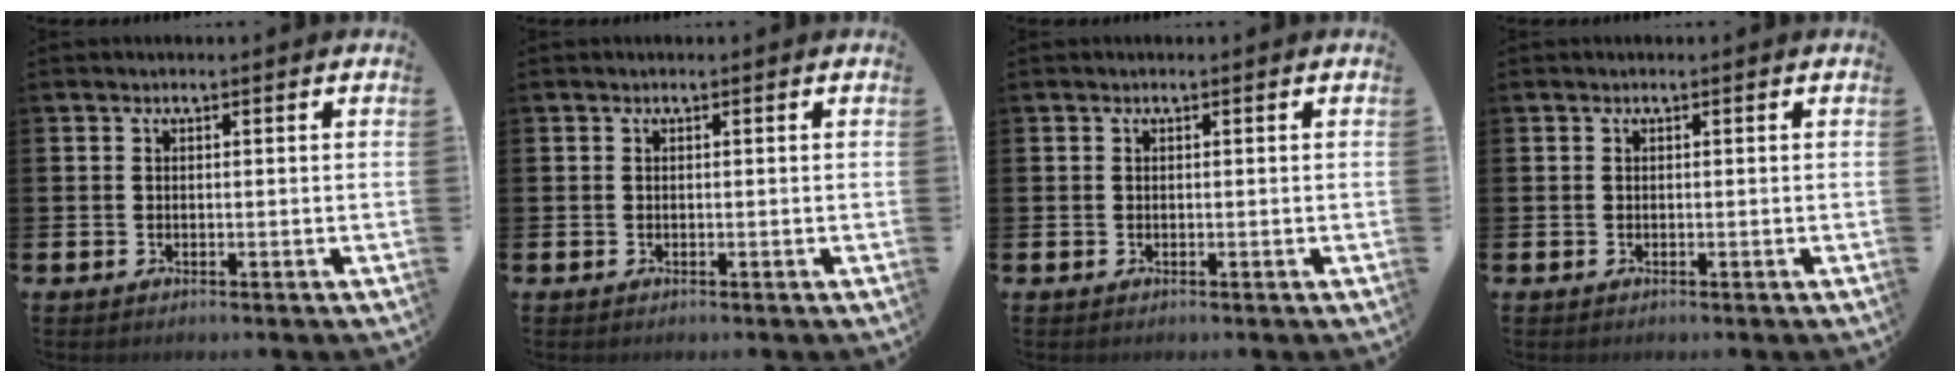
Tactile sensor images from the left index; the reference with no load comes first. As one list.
[{"total": 0.0}, {"total": 0.0}, {"total": 0.0}]